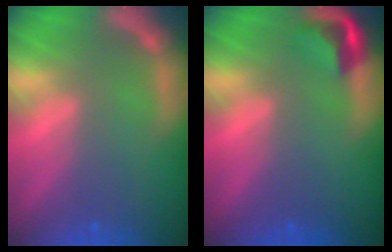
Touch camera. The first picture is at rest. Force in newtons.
{"total": 2.9}